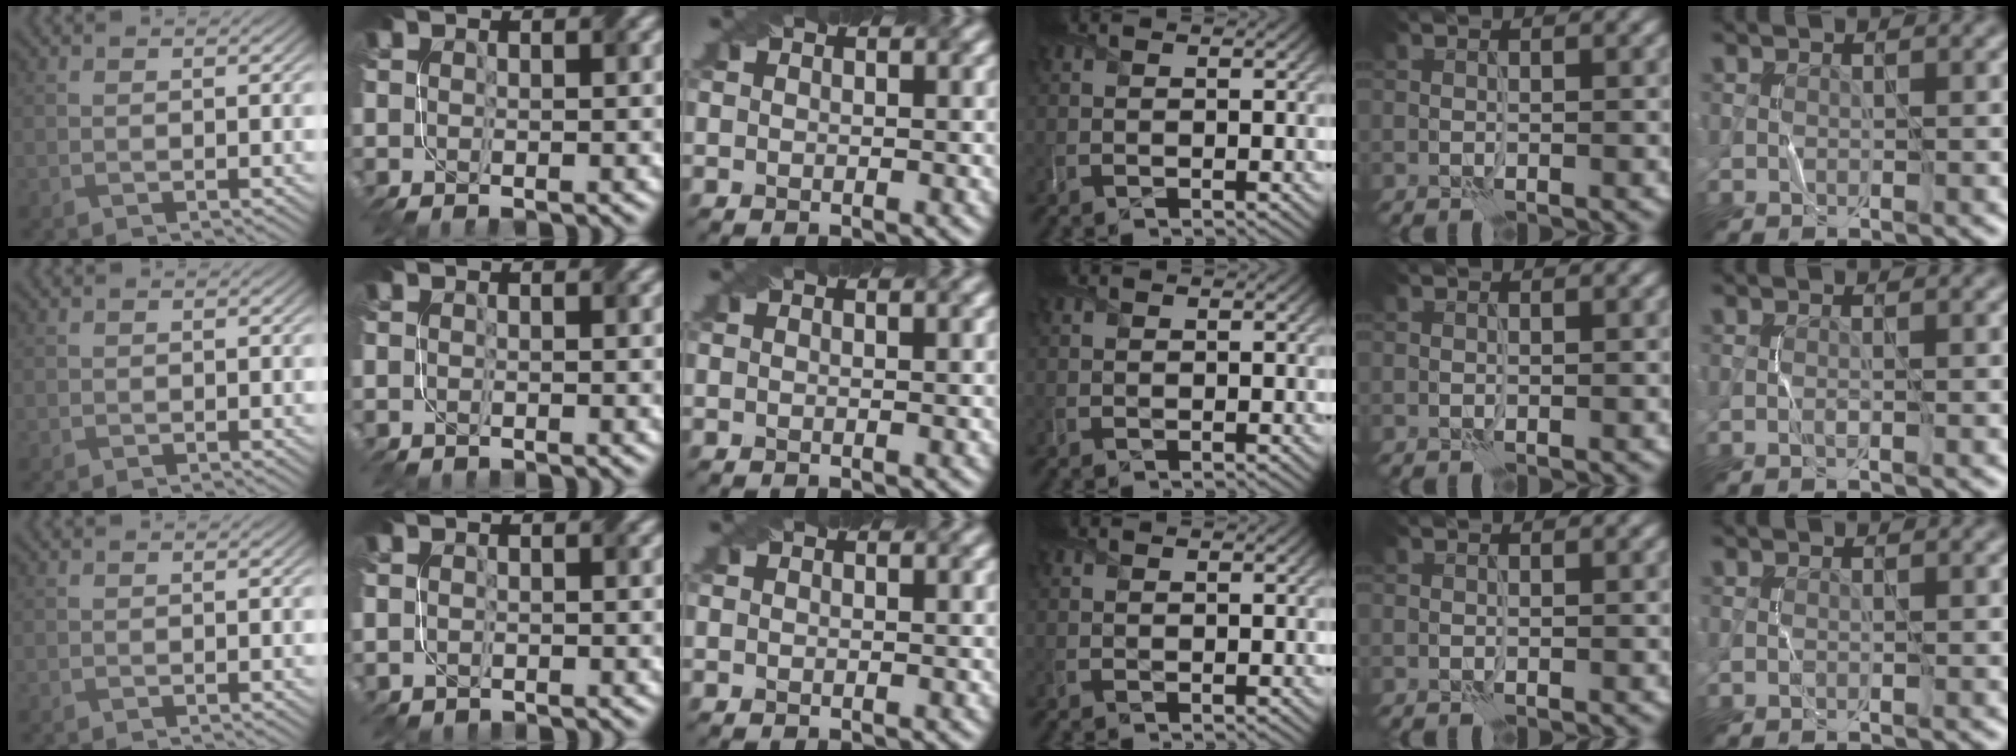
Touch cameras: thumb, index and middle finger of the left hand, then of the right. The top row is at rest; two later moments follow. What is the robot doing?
{"motion": "fold", "object": "netting"}